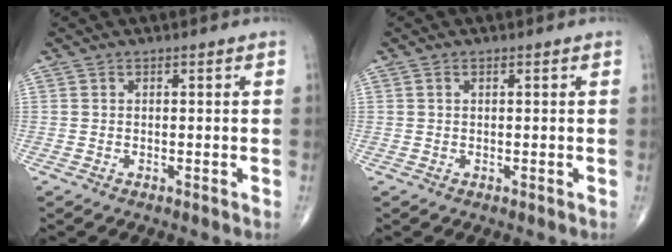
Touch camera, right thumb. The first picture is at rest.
{"total": 0.6, "force": [0.2, 0.3, 0.5], "torque": [-0.012, 0.004, 0.004]}